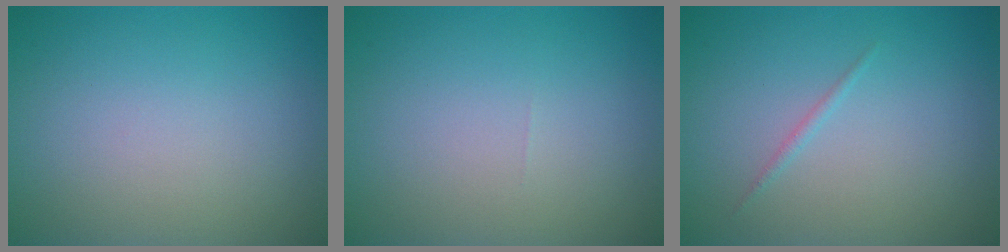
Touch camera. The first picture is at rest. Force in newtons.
{"total": 0.0}
{"total": 0.6, "press": 0.6, "slide": 0.0}